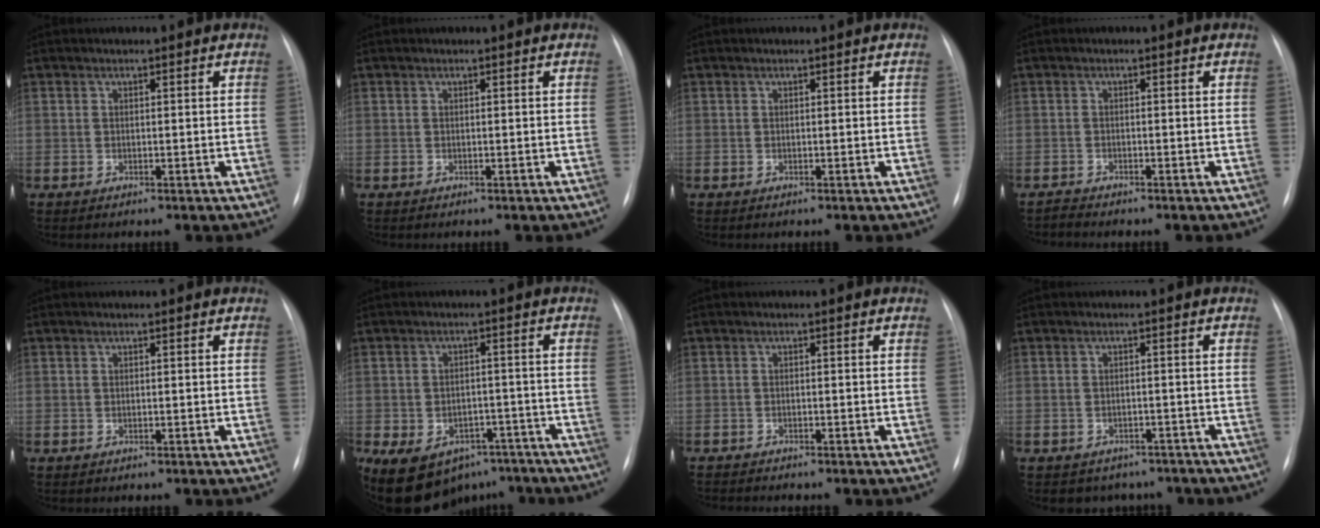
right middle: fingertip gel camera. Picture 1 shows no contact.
{"total": 0.0}
{"total": 0.0}
{"total": 1.0, "force": [-0.9, -0.2, -0.4], "torque": [0.005, -0.007, -0.018]}
{"total": 0.0}
{"total": 14.8, "force": [-9.3, 9.6, 6.3], "torque": [-0.129, 0.010, -0.122]}
{"total": 1.7, "force": [-1.7, 0.0, 0.2], "torque": [-0.003, -0.006, -0.026]}
{"total": 6.0, "force": [-5.0, 3.4, 0.4], "torque": [0.005, 0.013, -0.052]}